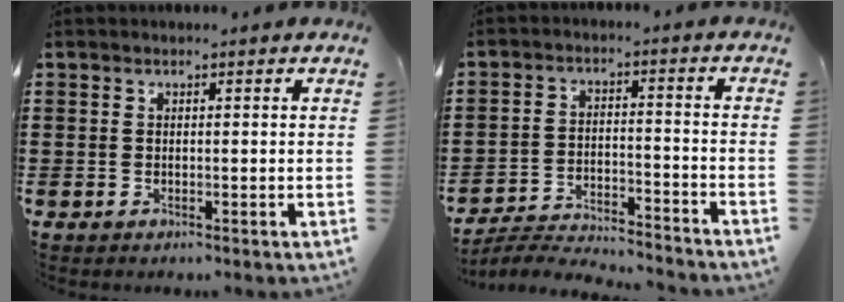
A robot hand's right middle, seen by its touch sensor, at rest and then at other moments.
{"total": 4.9, "force": [-4.8, 0.3, 1.0], "torque": [-0.027, 0.001, -0.100]}